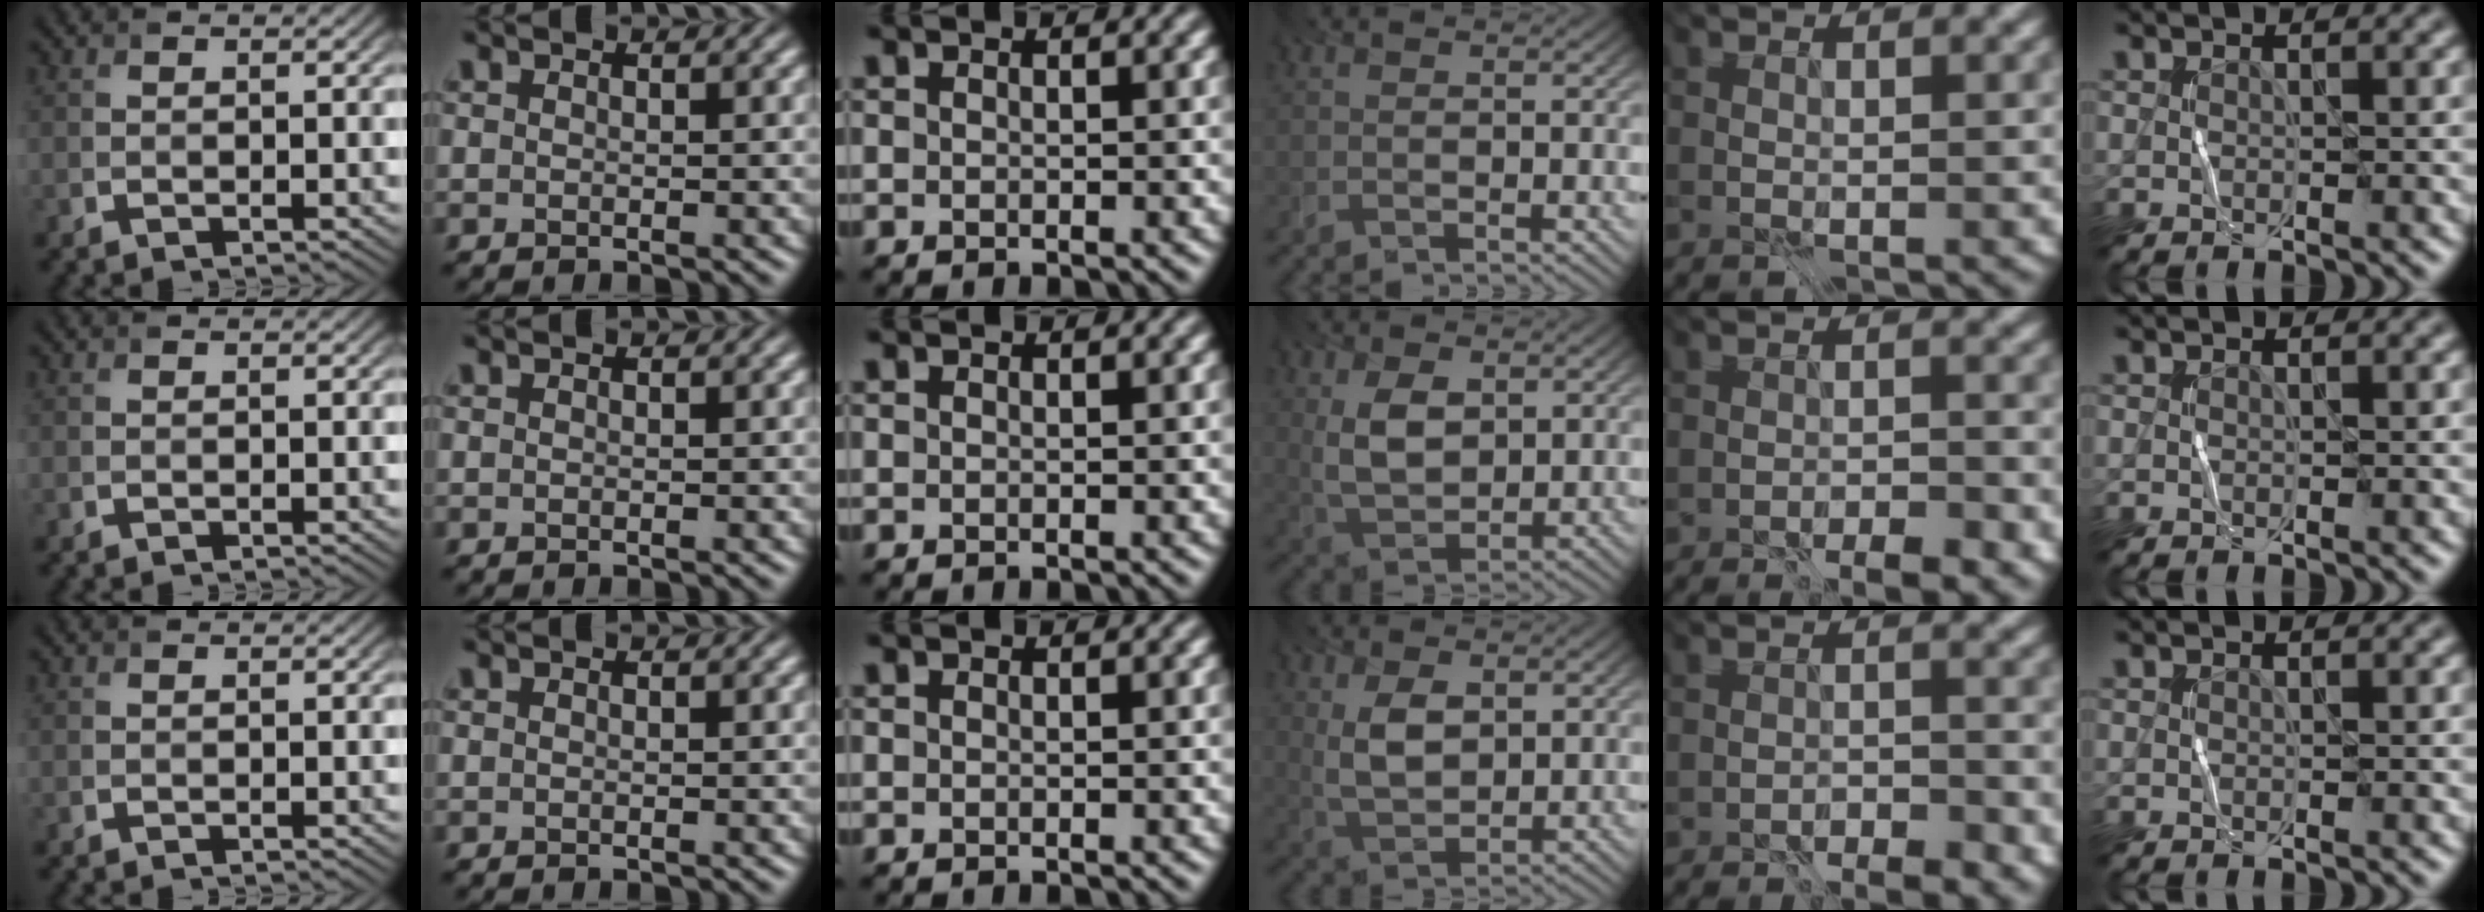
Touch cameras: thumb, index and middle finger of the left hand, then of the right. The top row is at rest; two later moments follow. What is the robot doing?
{"motion": "wrap", "object": "cellophane"}